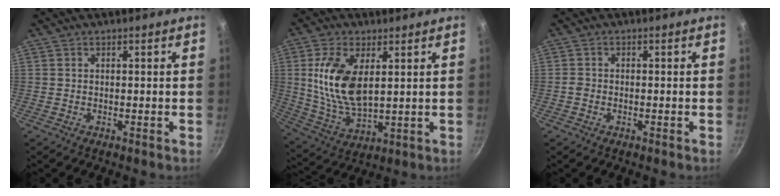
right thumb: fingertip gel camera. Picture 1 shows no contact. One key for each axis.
{"total": 13.8, "fx": 3.1, "fy": 7.2, "fz": 11.3, "tx": -0.216, "ty": -0.018, "tz": 0.069}
{"total": 1.2, "fx": -0.7, "fy": 0.8, "fz": 0.6, "tx": -0.019, "ty": 0.009, "tz": -0.016}